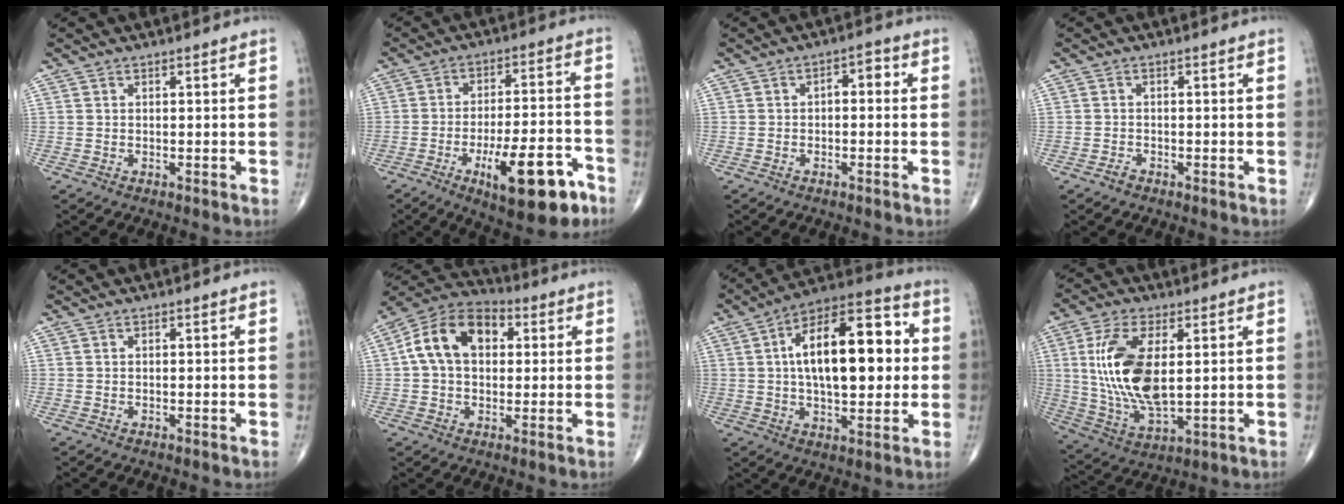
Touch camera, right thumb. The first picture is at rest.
{"total": 16.6, "force": [-8.1, 5.7, 13.3], "torque": [-0.191, 0.043, -0.114]}
{"total": 3.0, "force": [0.0, 1.7, 2.4], "torque": [-0.020, 0.020, -0.007]}
{"total": 1.1, "force": [-0.8, 0.6, 0.3], "torque": [-0.007, 0.003, -0.018]}
{"total": 0.0}
{"total": 13.5, "force": [2.5, 9.1, 9.7], "torque": [-0.157, 0.026, 0.031]}
{"total": 21.1, "force": [2.6, 9.8, 18.5], "torque": [-0.271, 0.023, 0.033]}
{"total": 16.0, "force": [2.5, 7.4, 14.0], "torque": [-0.284, -0.016, 0.057]}